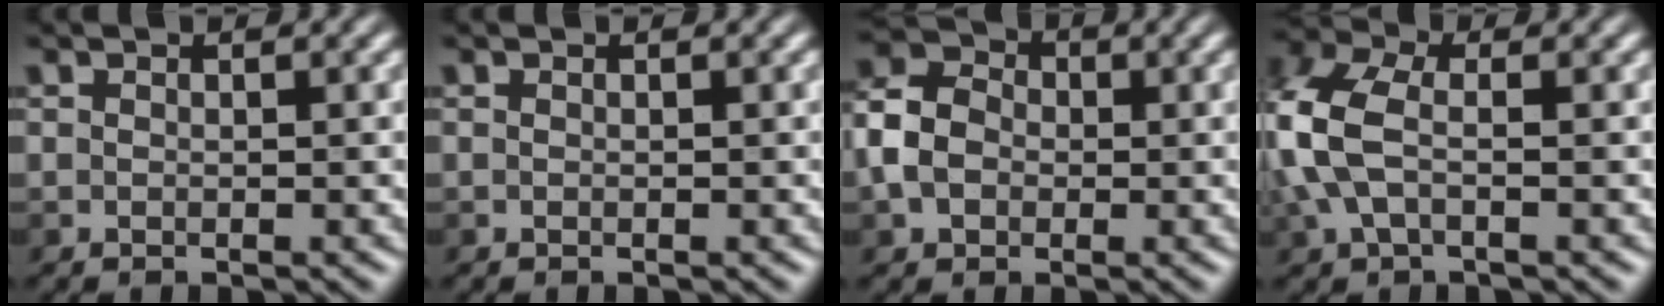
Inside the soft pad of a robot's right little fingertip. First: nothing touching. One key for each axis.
{"total": 0.0}
{"total": 4.9, "fx": -0.7, "fy": 3.8, "fz": 2.9, "tx": -0.071, "ty": 0.011, "tz": -0.018}
{"total": 6.5, "fx": -0.3, "fy": 4.0, "fz": 5.1, "tx": -0.156, "ty": 0.010, "tz": -0.011}